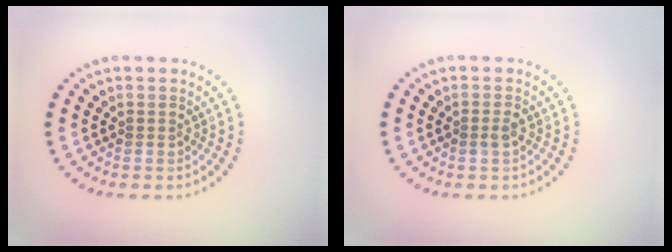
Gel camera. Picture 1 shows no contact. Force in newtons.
{"total": 0.8, "press": 0.8, "slide": 0.3}